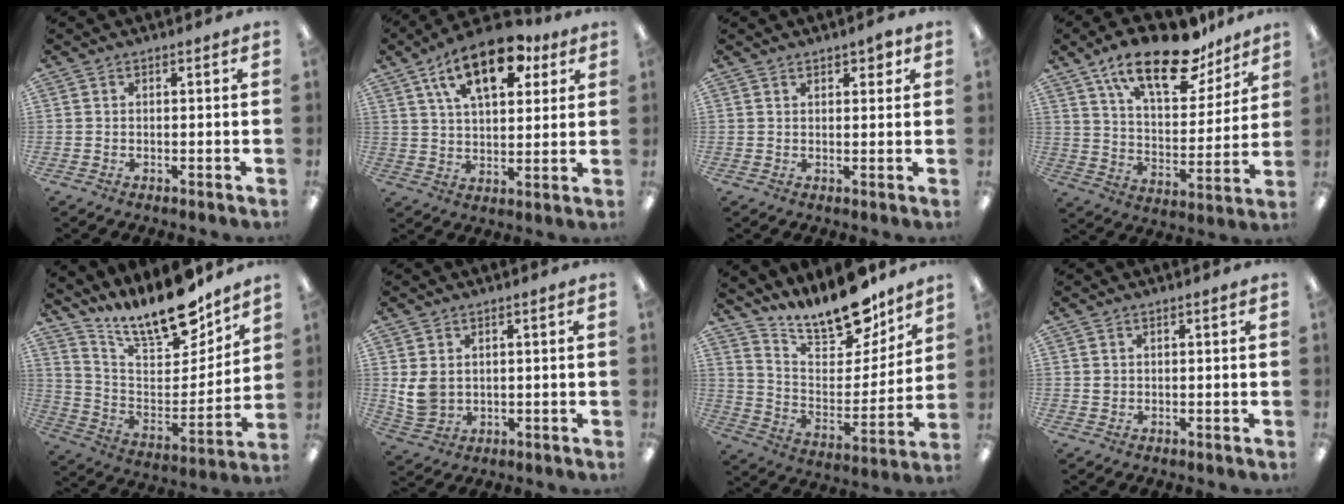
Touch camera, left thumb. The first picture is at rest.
{"total": 17.2, "force": [9.3, 8.7, 11.6], "torque": [-0.172, -0.030, 0.157]}
{"total": 2.3, "force": [1.6, 1.0, 1.2], "torque": [-0.008, -0.004, 0.025]}
{"total": 20.6, "force": [14.3, 8.2, 12.3], "torque": [-0.191, -0.085, 0.242]}
{"total": 17.2, "force": [14.6, 5.0, 7.6], "torque": [-0.134, -0.111, 0.256]}
{"total": 5.3, "force": [1.5, 4.2, 3.0], "torque": [-0.064, -0.003, 0.029]}
{"total": 16.0, "force": [14.0, 5.3, 5.7], "torque": [-0.101, -0.113, 0.245]}
{"total": 0.9, "force": [0.4, 0.8, 0.4], "torque": [-0.009, 0.003, 0.006]}